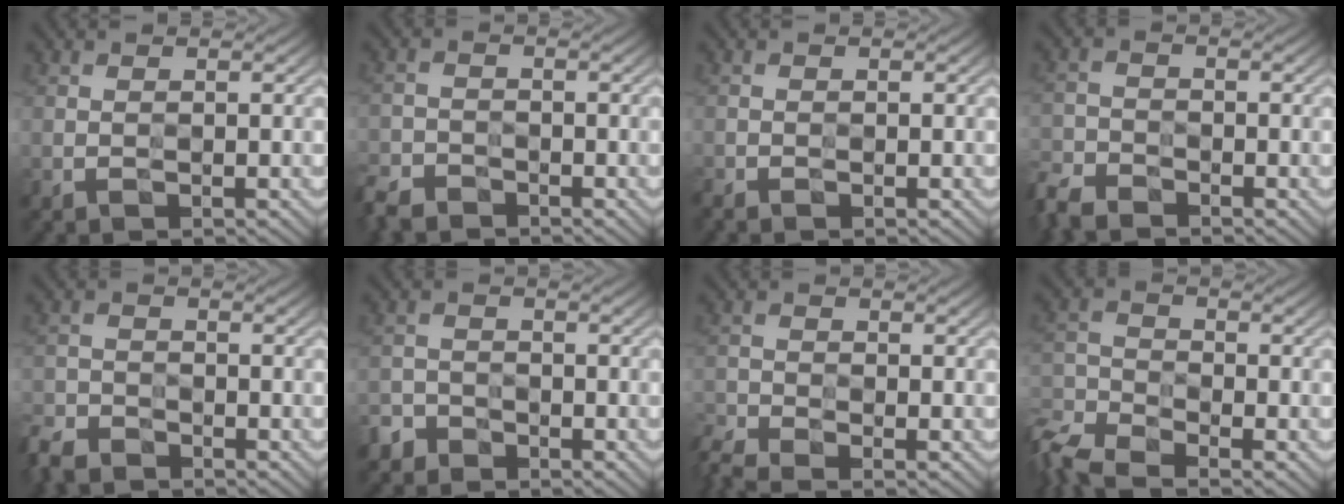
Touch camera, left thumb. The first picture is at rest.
{"total": 3.6, "force": [-3.4, 1.2, 0.6], "torque": [-0.011, -0.008, -0.077]}
{"total": 1.2, "force": [-1.1, 0.0, 0.2], "torque": [-0.008, -0.004, -0.025]}
{"total": 4.2, "force": [-4.0, 1.2, 1.0], "torque": [-0.025, -0.011, -0.093]}
{"total": 4.0, "force": [-3.6, 1.3, 0.8], "torque": [-0.017, -0.009, -0.085]}
{"total": 2.3, "force": [-1.9, 1.2, -0.2], "torque": [0.008, 0.001, -0.047]}
{"total": 4.3, "force": [-3.9, 0.5, 1.7], "torque": [-0.047, -0.014, -0.084]}
{"total": 7.1, "force": [-6.1, 2.1, 2.9], "torque": [-0.073, -0.021, -0.129]}